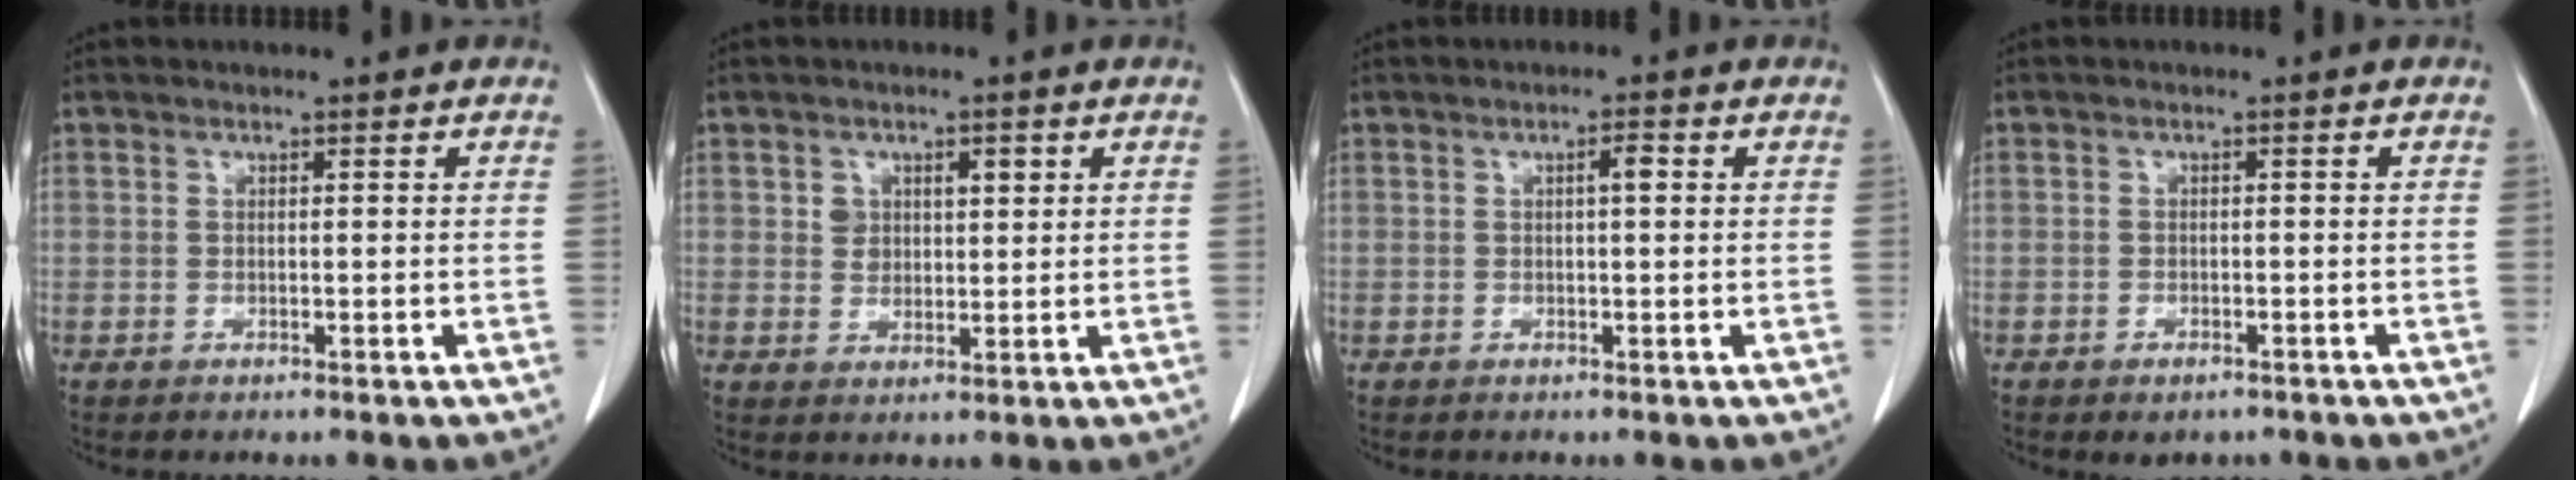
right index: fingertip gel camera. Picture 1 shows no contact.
{"total": 3.7, "force": [1.4, 2.7, 2.1], "torque": [-0.030, 0.008, 0.026]}
{"total": 1.7, "force": [0.3, 0.3, 1.7], "torque": [-0.027, 0.004, 0.004]}
{"total": 2.5, "force": [-1.8, 1.4, 1.0], "torque": [-0.011, 0.000, -0.016]}